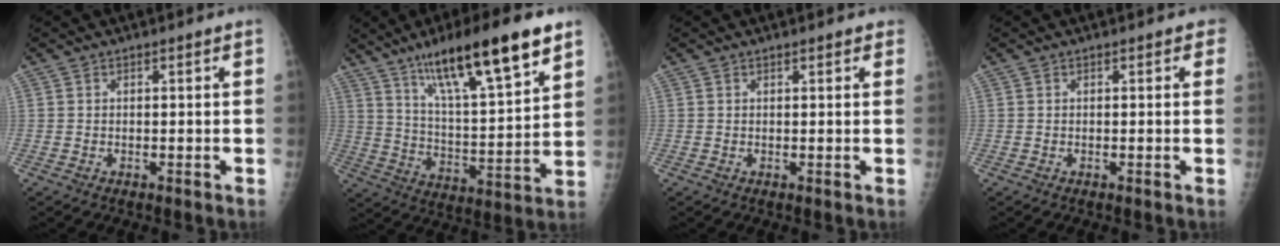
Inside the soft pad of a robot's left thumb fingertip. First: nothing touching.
{"total": 21.2, "force": [13.0, 4.4, 16.1], "torque": [-0.246, -0.046, 0.223]}
{"total": 1.4, "force": [1.1, 0.6, 0.6], "torque": [0.003, -0.001, 0.009]}
{"total": 0.9, "force": [0.4, 0.7, 0.5], "torque": [0.014, 0.002, -0.002]}